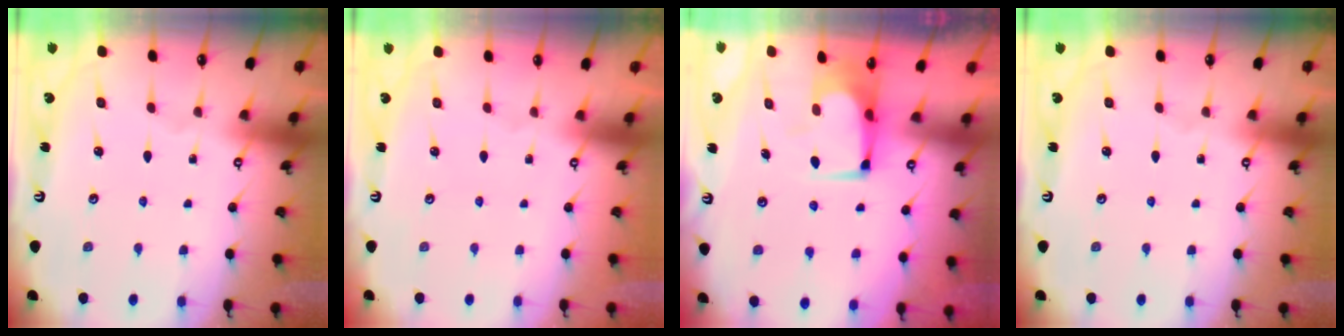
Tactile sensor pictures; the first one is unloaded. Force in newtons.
{"total": 1.5, "press": 1.4, "slide": 0.7}
{"total": 1.0, "press": 0.9, "slide": 0.2}
{"total": 0.0}